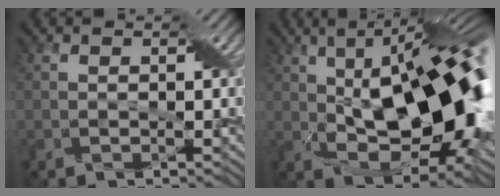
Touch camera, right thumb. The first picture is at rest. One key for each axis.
{"total": 18.8, "fx": 2.4, "fy": 8.0, "fz": 16.9, "tx": -0.248, "ty": 0.023, "tz": 0.023}